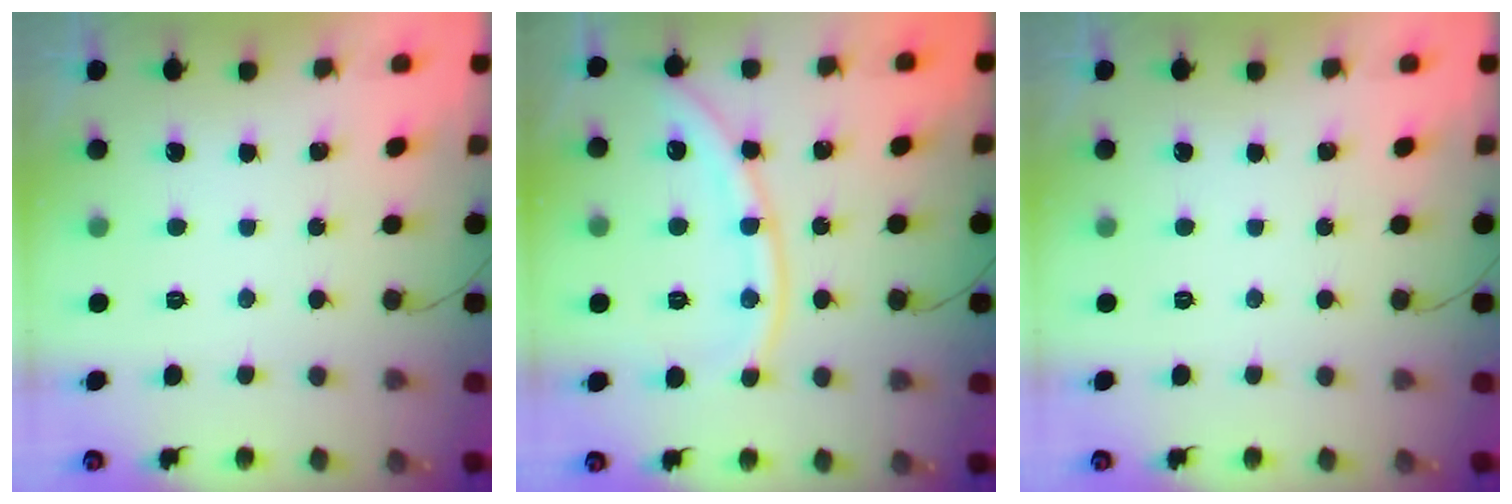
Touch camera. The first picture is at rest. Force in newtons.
{"total": 12.0, "press": 11.8, "slide": 1.6}
{"total": 0.0}